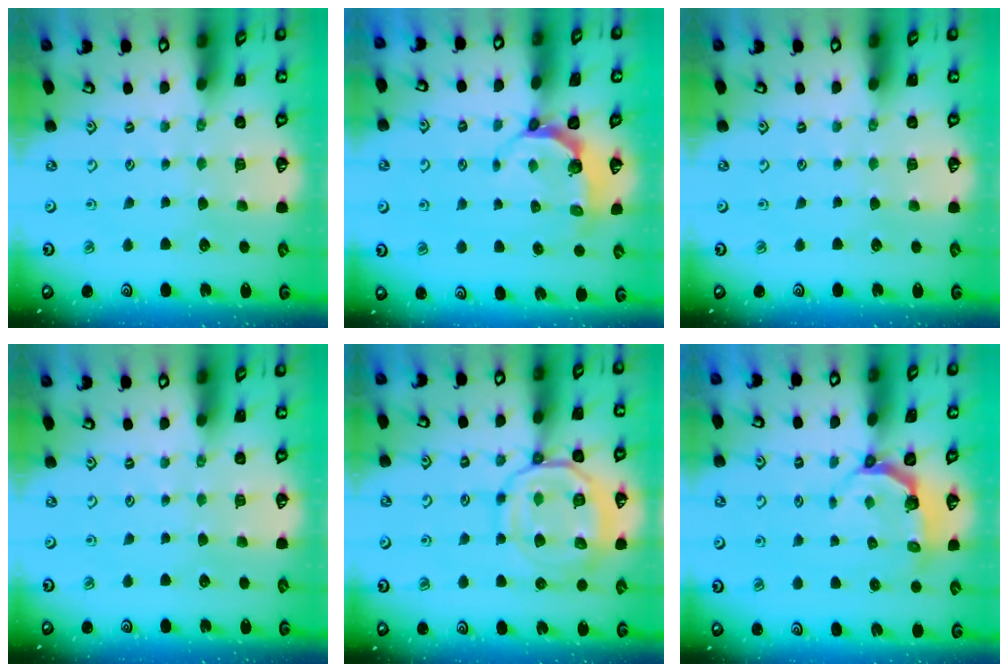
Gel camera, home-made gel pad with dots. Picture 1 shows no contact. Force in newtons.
{"total": 5.4, "press": 4.4, "slide": 3.1}
{"total": 0.0}
{"total": 0.0}
{"total": 14.0, "press": 13.9, "slide": 1.5}
{"total": 4.3, "press": 2.9, "slide": 3.1}